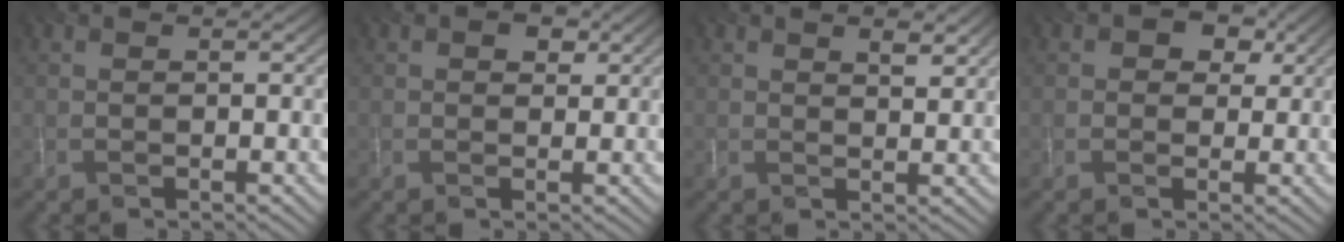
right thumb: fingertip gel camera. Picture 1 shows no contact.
{"total": 2.3, "force": [1.0, 1.6, 1.3], "torque": [-0.023, -0.002, 0.014]}
{"total": 2.6, "force": [1.6, 1.0, 1.7], "torque": [-0.030, -0.003, 0.031]}
{"total": 4.3, "force": [1.5, 3.4, 2.1], "torque": [-0.027, 0.002, 0.007]}